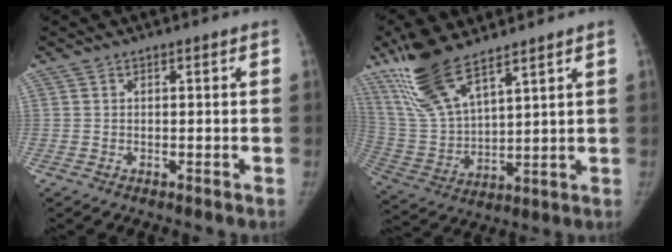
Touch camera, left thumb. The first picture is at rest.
{"total": 15.0, "force": [10.4, 5.0, 9.5], "torque": [-0.183, -0.041, 0.220]}